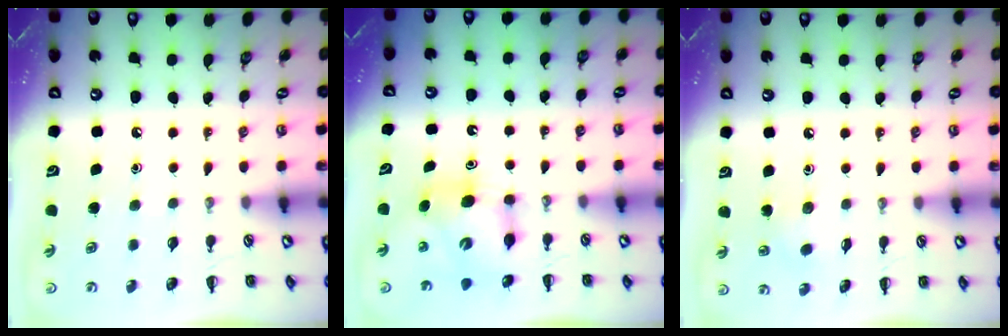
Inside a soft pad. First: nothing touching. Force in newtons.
{"total": 7.1, "press": 7.1, "slide": 0.5}
{"total": 2.3, "press": 2.2, "slide": 0.8}